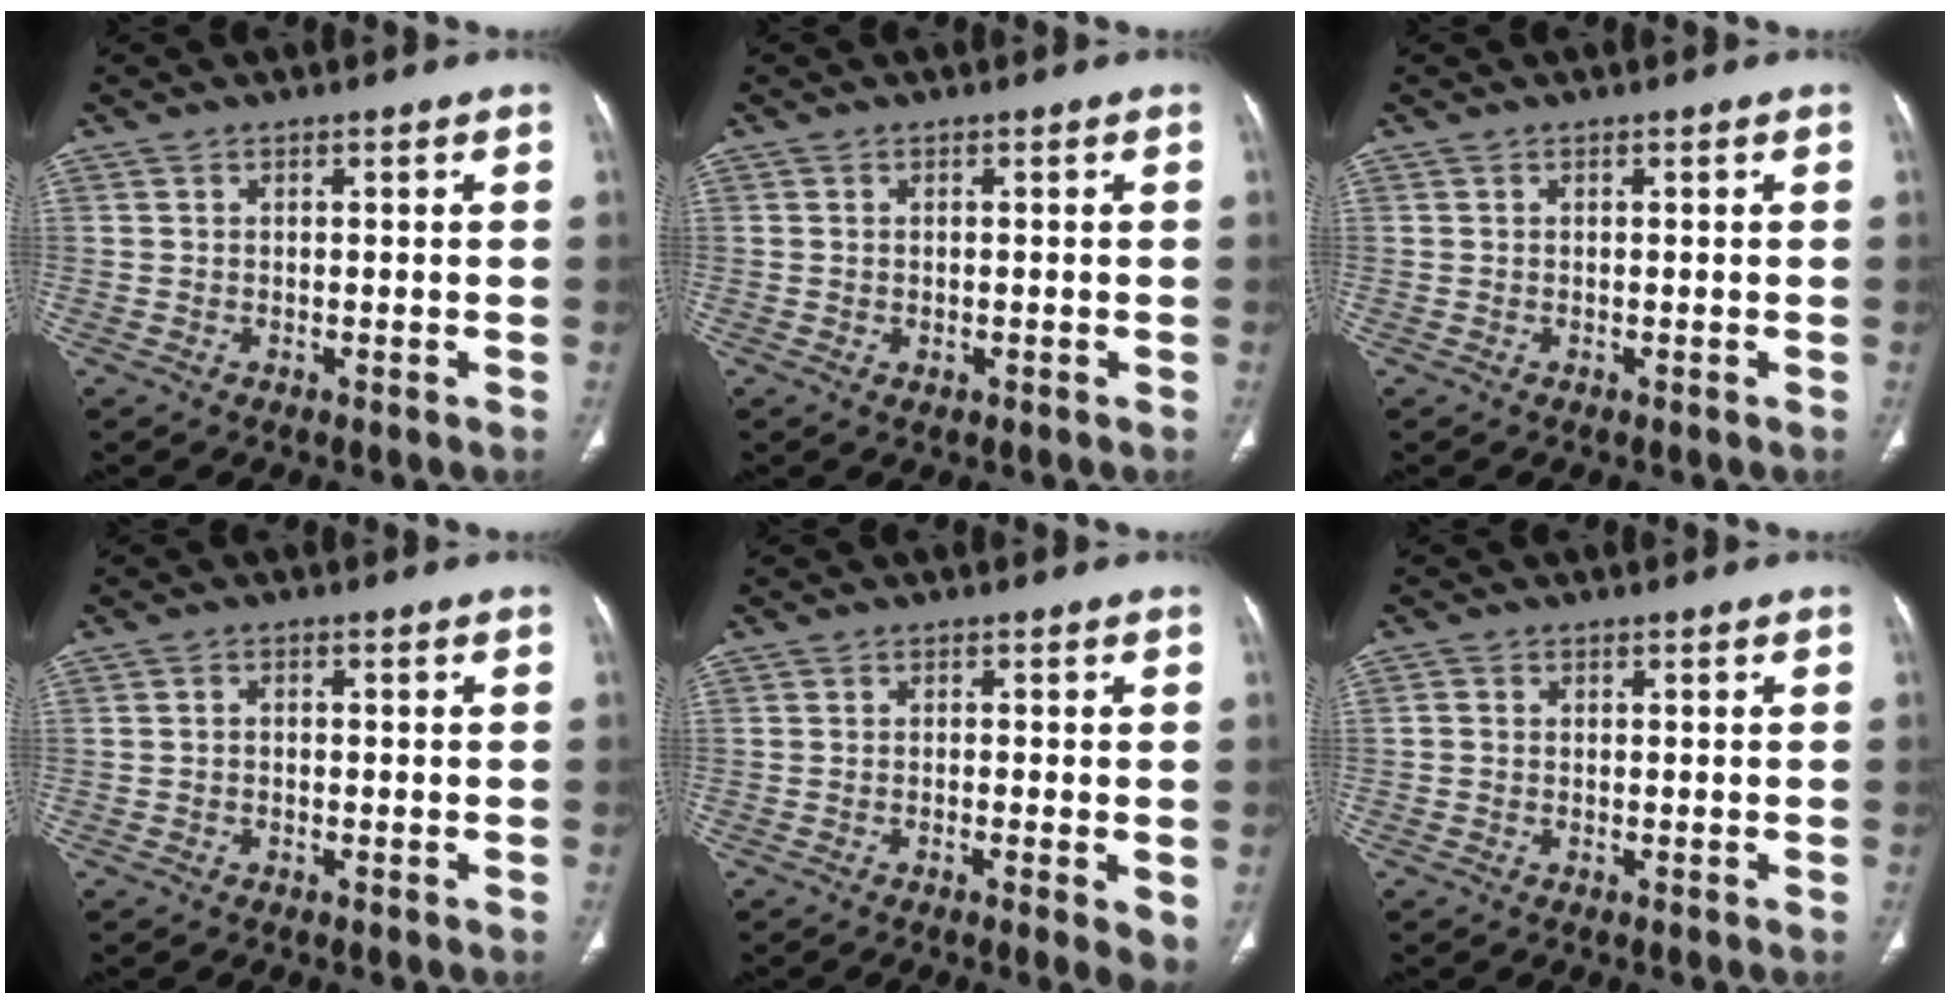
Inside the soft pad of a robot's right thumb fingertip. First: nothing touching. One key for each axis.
{"total": 0.8, "fx": -0.2, "fy": 0.5, "fz": 0.7, "tx": -0.018, "ty": 0.000, "tz": 0.000}
{"total": 0.0}
{"total": 1.0, "fx": -0.3, "fy": 0.7, "fz": 0.5, "tx": -0.006, "ty": 0.002, "tz": -0.008}
{"total": 4.3, "fx": -1.1, "fy": 0.8, "fz": 4.1, "tx": -0.068, "ty": -0.009, "tz": -0.022}
{"total": 1.0, "fx": -0.2, "fy": 0.9, "fz": 0.4, "tx": -0.006, "ty": 0.002, "tz": -0.005}